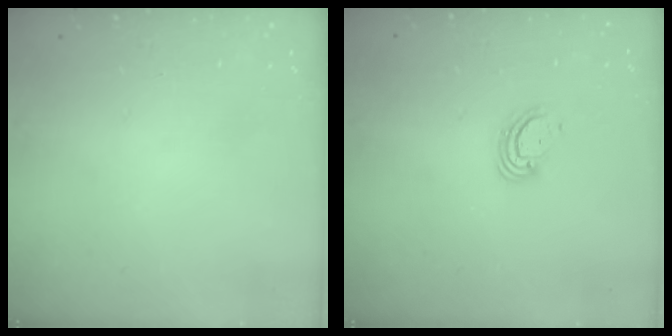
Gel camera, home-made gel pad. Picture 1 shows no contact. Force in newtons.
{"total": 3.6, "press": 3.6, "slide": 0.3}